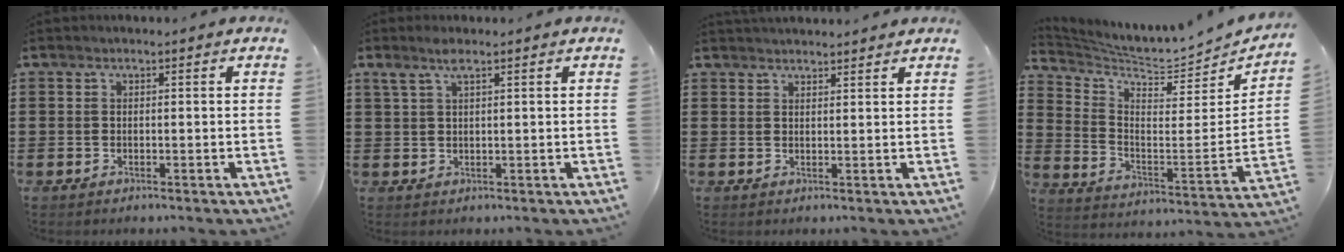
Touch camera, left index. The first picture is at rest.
{"total": 2.6, "force": [1.6, 0.6, 1.9], "torque": [-0.043, 0.004, 0.029]}
{"total": 1.8, "force": [1.8, 0.2, 0.0], "torque": [-0.004, 0.002, 0.036]}
{"total": 5.0, "force": [4.6, 0.7, 1.8], "torque": [-0.054, -0.050, 0.070]}